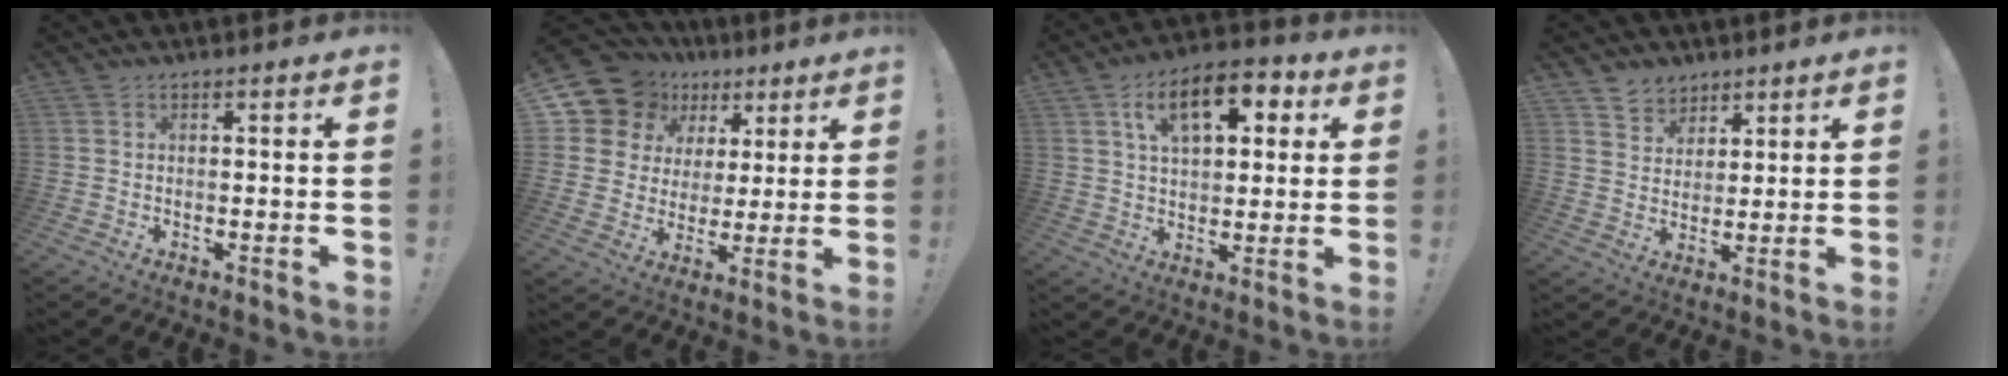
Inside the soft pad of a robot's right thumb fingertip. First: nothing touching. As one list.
[{"total": 12.7, "force": [6.6, 10.1, 4.0], "torque": [-0.072, -0.041, 0.138]}, {"total": 14.7, "force": [5.7, 8.1, 10.9], "torque": [-0.158, -0.006, 0.094]}, {"total": 6.0, "force": [4.3, 4.1, 0.0], "torque": [-0.001, -0.036, 0.085]}]